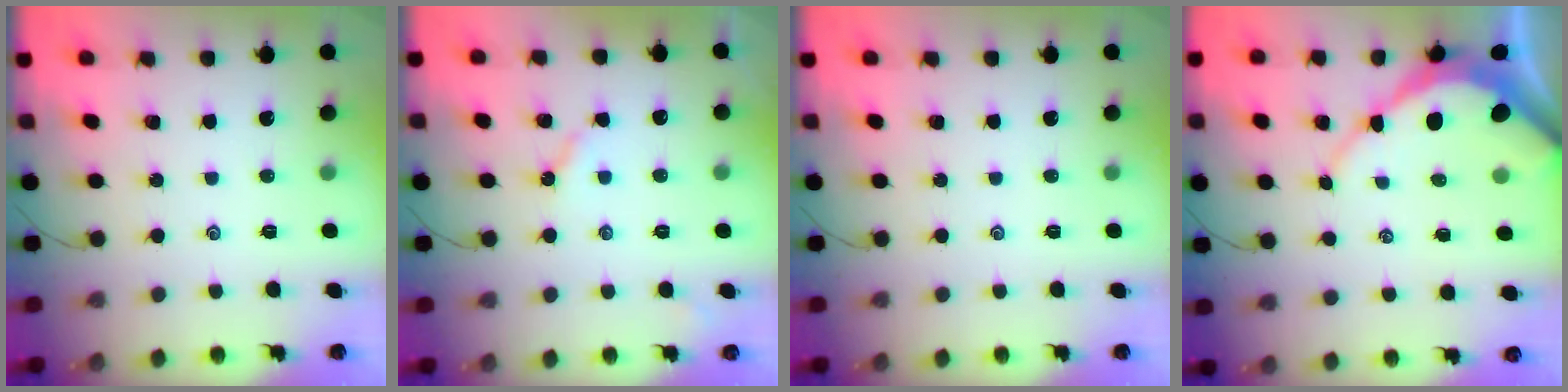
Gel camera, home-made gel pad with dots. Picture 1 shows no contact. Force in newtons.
{"total": 3.2, "press": 3.2, "slide": 0.3}
{"total": 0.0}
{"total": 8.5, "press": 8.4, "slide": 0.9}